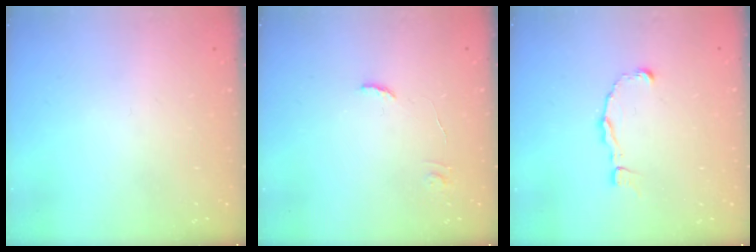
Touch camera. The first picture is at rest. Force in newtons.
{"total": 5.8, "press": 5.8, "slide": 0.4}
{"total": 2.5, "press": 2.5, "slide": 0.2}